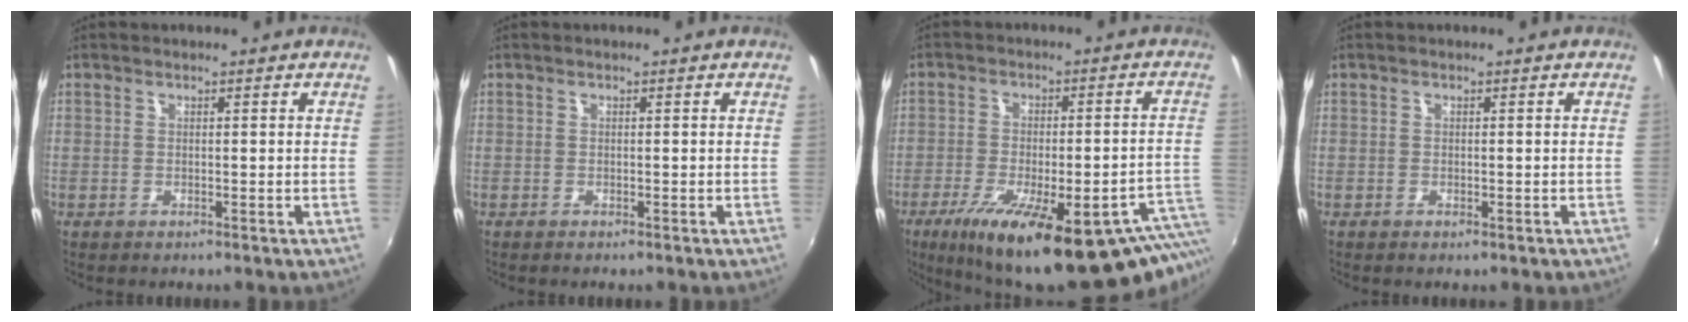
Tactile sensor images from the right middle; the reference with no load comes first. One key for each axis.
{"total": 0.0}
{"total": 26.6, "fx": -17.0, "fy": 7.2, "fz": 19.2, "tx": -0.282, "ty": -0.053, "tz": -0.229}
{"total": 0.7, "fx": -0.4, "fy": 0.5, "fz": 0.4, "tx": -0.008, "ty": -0.004, "tz": -0.007}